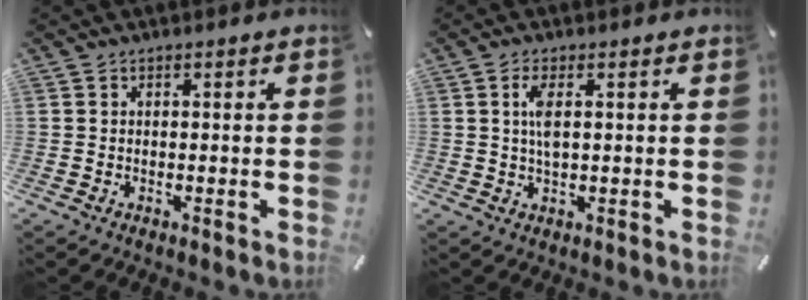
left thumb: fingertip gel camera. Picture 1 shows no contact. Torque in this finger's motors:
{"motor_torque": [-0.05, 0.40, 0.39, -0.59, 0.15]}